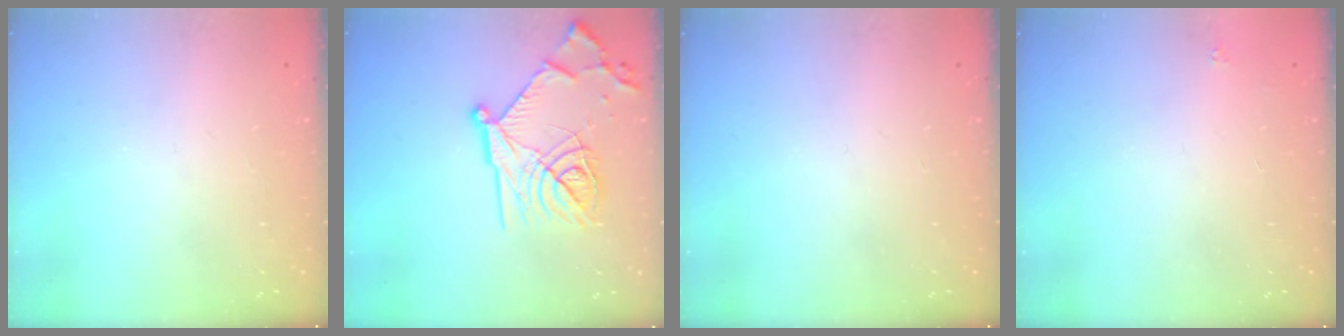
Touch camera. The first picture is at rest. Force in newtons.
{"total": 19.8, "press": 19.7, "slide": 1.2}
{"total": 0.0}
{"total": 1.6, "press": 1.5, "slide": 0.2}